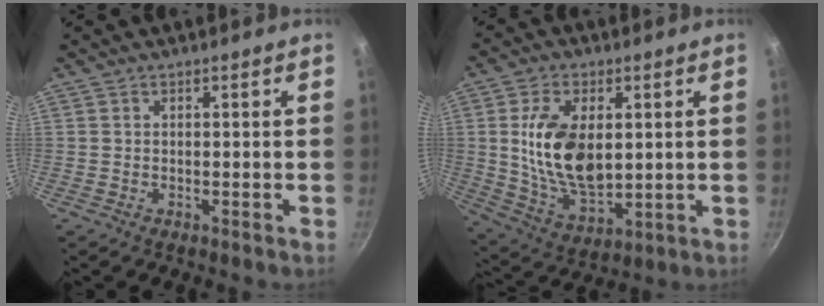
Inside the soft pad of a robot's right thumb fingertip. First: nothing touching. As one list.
[{"total": 15.7, "force": [2.2, 9.1, 12.6], "torque": [-0.217, -0.017, 0.050]}]